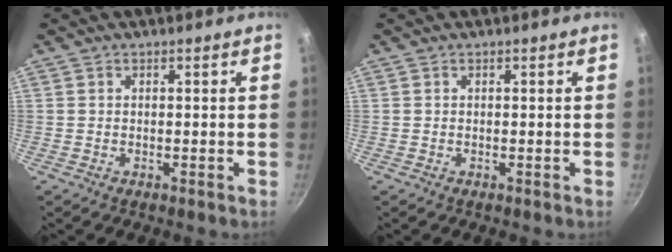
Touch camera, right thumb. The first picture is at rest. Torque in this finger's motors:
{"motor_torque": [-0.05, -0.01, 0.25, 0.10, 0.04]}